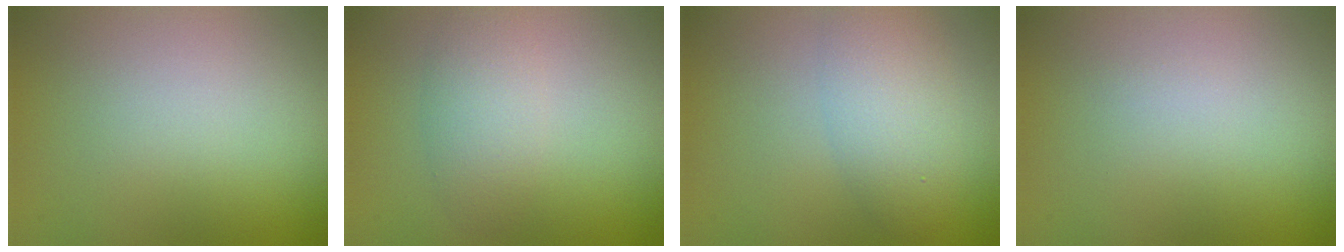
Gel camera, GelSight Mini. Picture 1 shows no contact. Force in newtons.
{"total": 2.8, "press": 2.8, "slide": 0.2}
{"total": 3.9, "press": 3.9, "slide": 0.2}
{"total": 0.0}